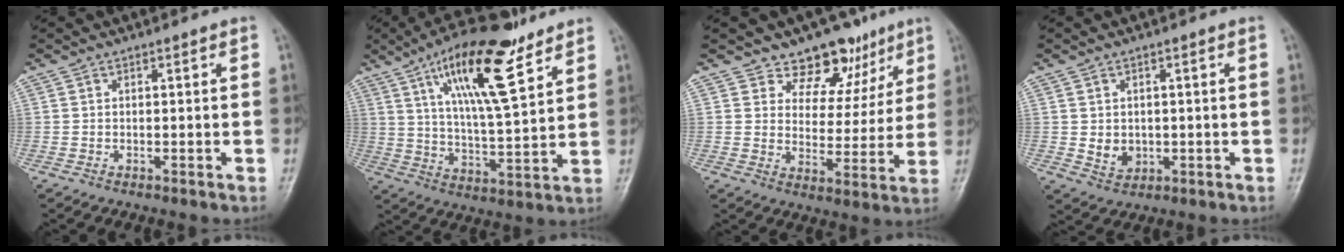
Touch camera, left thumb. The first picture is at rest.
{"total": 17.9, "force": [9.9, 5.4, 13.9], "torque": [-0.211, -0.038, 0.170]}
{"total": 10.8, "force": [7.9, 6.6, 3.2], "torque": [0.000, -0.047, 0.110]}
{"total": 3.7, "force": [-0.1, 3.2, 1.9], "torque": [-0.019, -0.005, 0.010]}